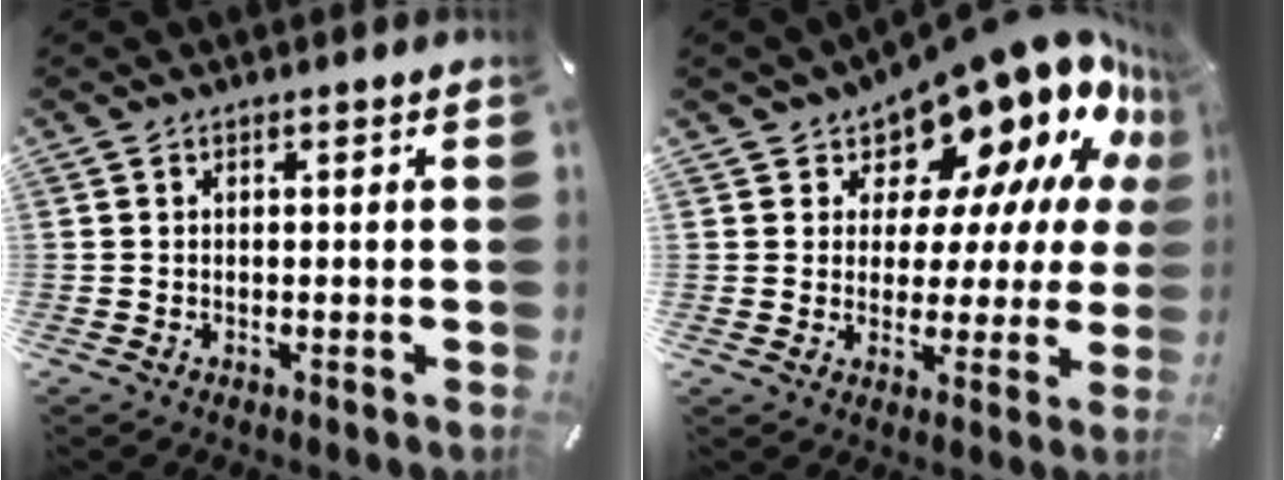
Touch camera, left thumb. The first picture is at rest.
{"total": 16.9, "force": [12.7, 8.1, 7.5], "torque": [-0.127, -0.108, 0.218]}